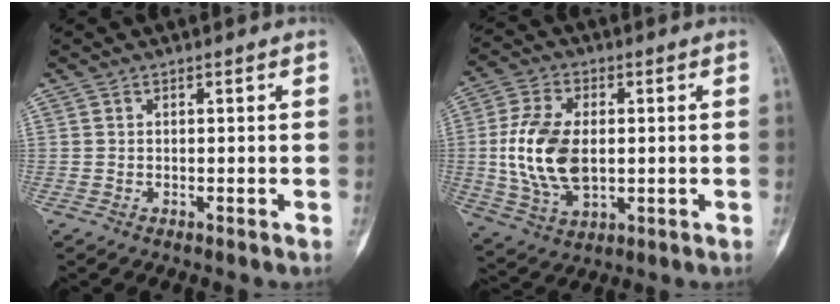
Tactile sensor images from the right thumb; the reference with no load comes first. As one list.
[{"total": 14.1, "force": [0.1, 8.4, 11.3], "torque": [-0.226, -0.002, 0.008]}]